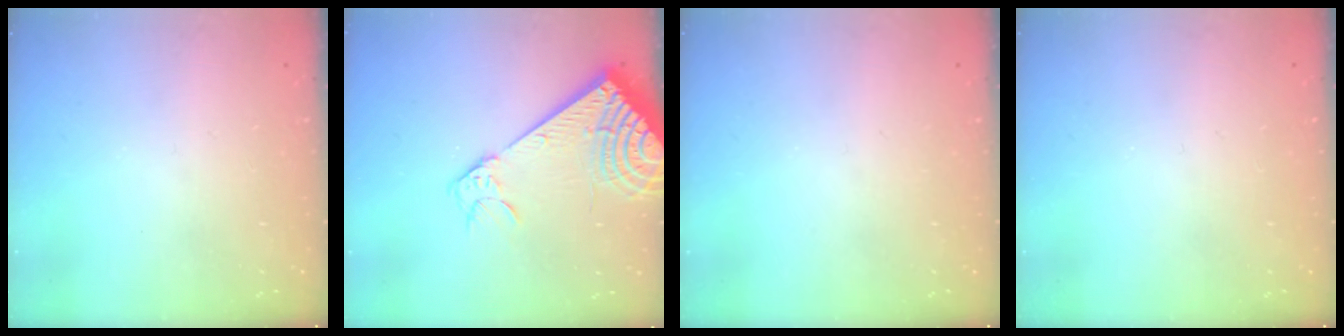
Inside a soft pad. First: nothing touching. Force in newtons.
{"total": 13.8, "press": 13.5, "slide": 2.7}
{"total": 0.0}
{"total": 0.0}